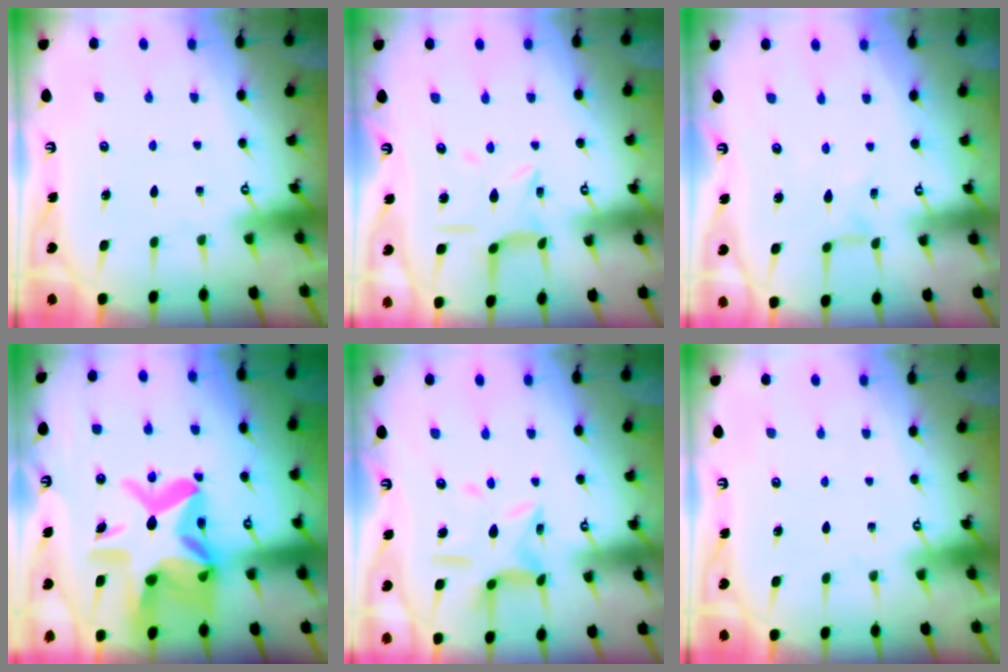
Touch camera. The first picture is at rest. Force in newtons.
{"total": 7.5, "press": 7.5, "slide": 0.7}
{"total": 0.0}
{"total": 18.7, "press": 18.5, "slide": 2.2}
{"total": 11.2, "press": 11.1, "slide": 1.0}
{"total": 0.0}